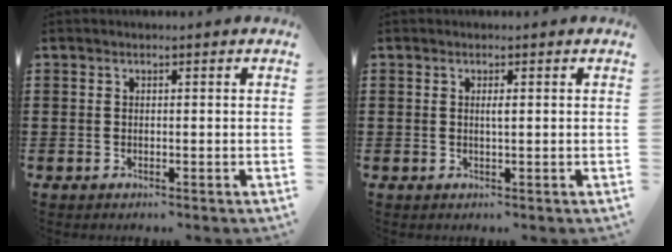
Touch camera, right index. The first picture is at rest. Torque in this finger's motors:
{"motor_torque": [0.03, -0.02, 0.00, 0.00]}